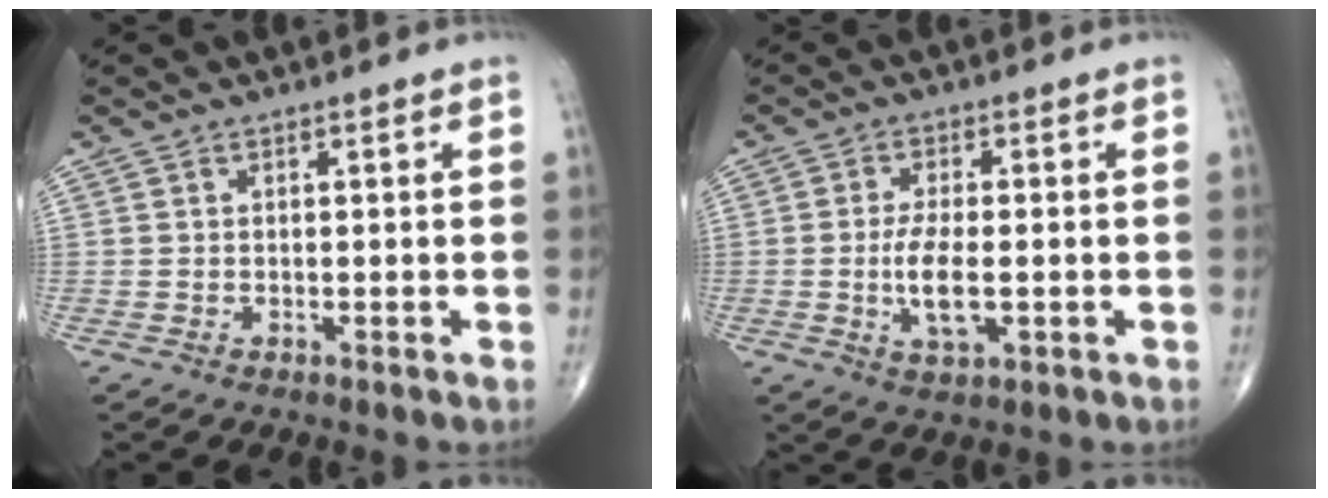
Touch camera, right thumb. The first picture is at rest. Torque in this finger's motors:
{"motor_torque": [1.79, 3.21, 0.52, 0.45, 0.21]}